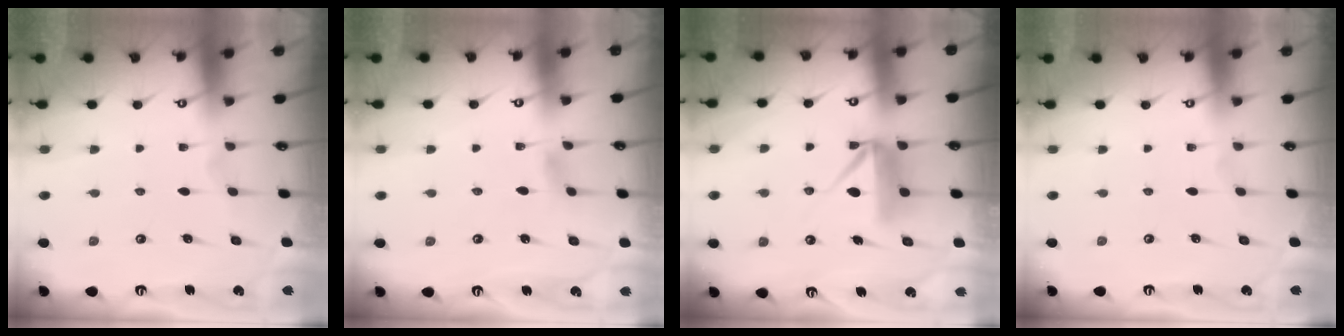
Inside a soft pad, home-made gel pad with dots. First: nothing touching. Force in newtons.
{"total": 3.9, "press": 3.9, "slide": 0.5}
{"total": 10.0, "press": 10.0, "slide": 0.5}
{"total": 0.0}